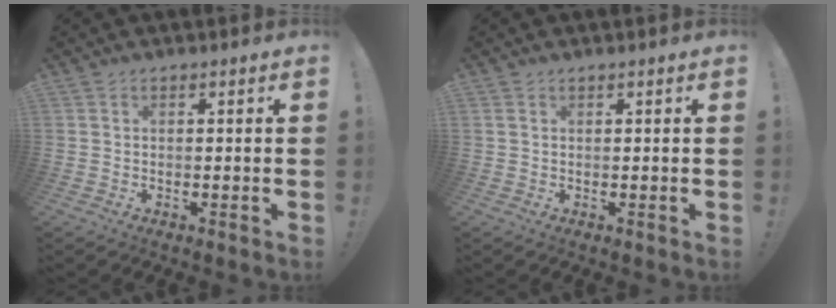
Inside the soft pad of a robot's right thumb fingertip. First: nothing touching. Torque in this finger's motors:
{"motor_torque": [-0.02, -0.12, -0.20, 0.09, 0.07]}